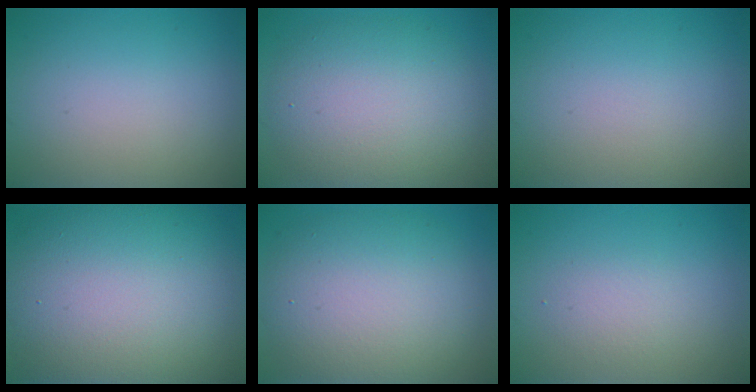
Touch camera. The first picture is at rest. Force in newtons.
{"total": 7.7, "press": 7.7, "slide": 0.8}
{"total": 0.0}
{"total": 15.4, "press": 15.4, "slide": 0.5}
{"total": 9.5, "press": 9.5, "slide": 0.5}
{"total": 1.5, "press": 1.5, "slide": 0.1}